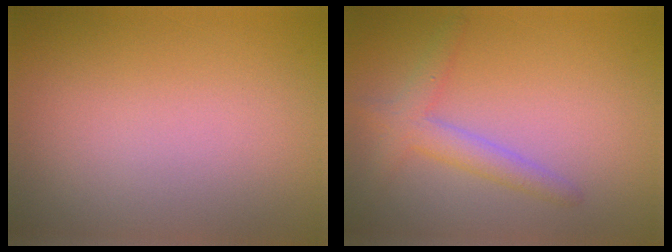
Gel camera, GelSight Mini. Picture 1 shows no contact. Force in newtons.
{"total": 2.7, "press": 2.7, "slide": 0.3}